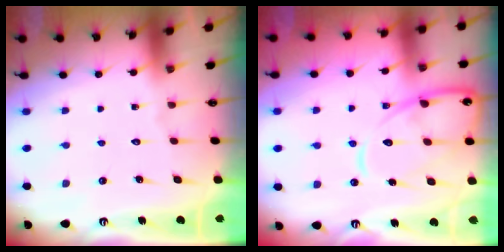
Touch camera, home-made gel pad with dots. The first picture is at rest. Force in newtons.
{"total": 14.6, "press": 14.5, "slide": 1.5}